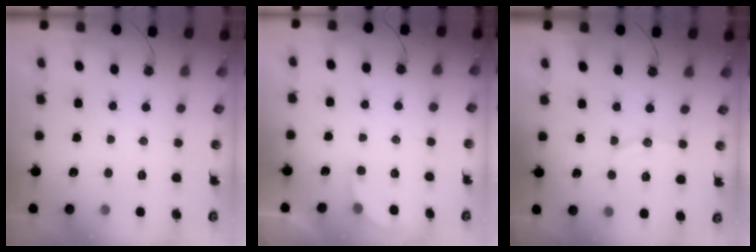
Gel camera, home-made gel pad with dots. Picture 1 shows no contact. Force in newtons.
{"total": 2.6, "press": 2.6, "slide": 0.1}
{"total": 6.9, "press": 6.7, "slide": 1.8}